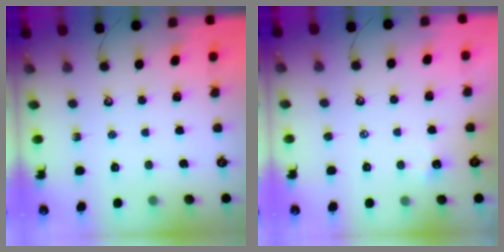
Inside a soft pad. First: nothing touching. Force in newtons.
{"total": 0.5, "press": 0.4, "slide": 0.3}